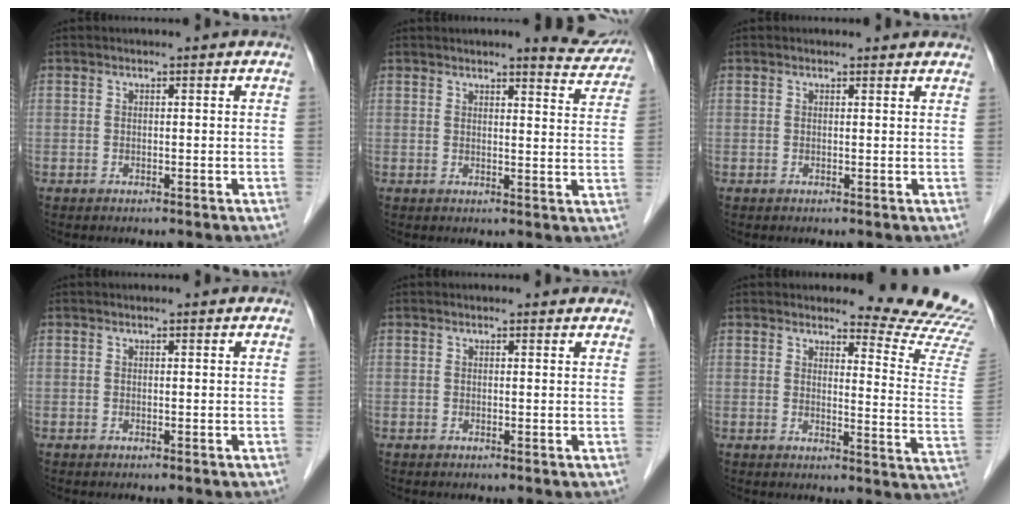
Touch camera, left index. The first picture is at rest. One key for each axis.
{"total": 5.9, "fx": 5.8, "fy": 1.1, "fz": 0.3, "tx": 0.011, "ty": -0.028, "tz": 0.045}
{"total": 2.1, "fx": 2.0, "fy": 0.7, "fz": 0.3, "tx": -0.006, "ty": 0.002, "tz": 0.014}
{"total": 0.0}
{"total": 1.6, "fx": 1.5, "fy": 0.5, "fz": 0.3, "tx": -0.011, "ty": 0.001, "tz": 0.009}
{"total": 12.8, "fx": 12.6, "fy": -1.1, "fz": 1.3, "tx": -0.005, "ty": -0.147, "tz": 0.118}